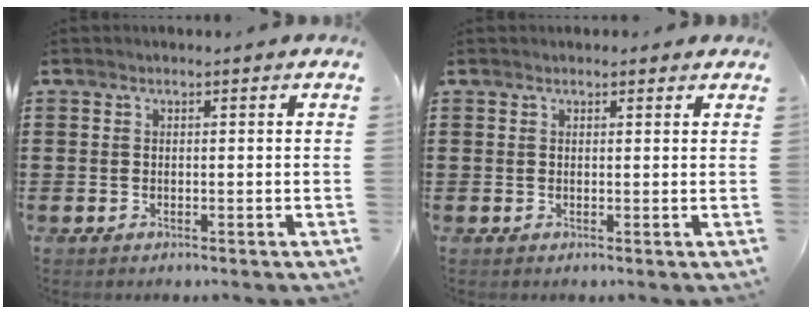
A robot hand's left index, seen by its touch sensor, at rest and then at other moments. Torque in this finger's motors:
{"motor_torque": [0.27, -0.67, 0.03, 0.02]}